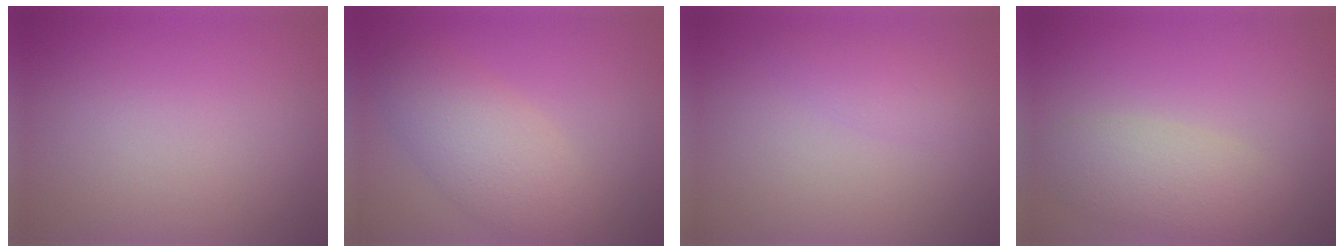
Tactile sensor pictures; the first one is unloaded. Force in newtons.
{"total": 5.0, "press": 5.0, "slide": 0.4}
{"total": 1.3, "press": 1.3, "slide": 0.1}
{"total": 3.8, "press": 3.8, "slide": 0.3}